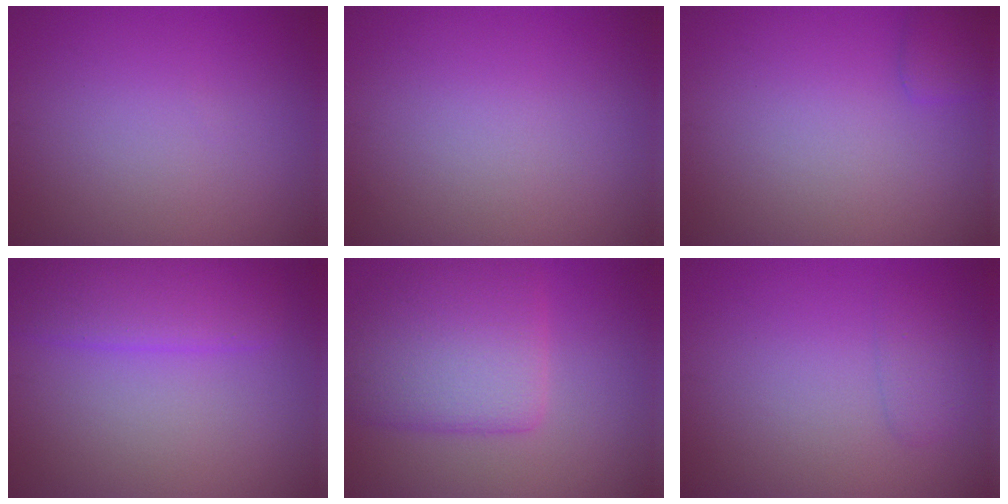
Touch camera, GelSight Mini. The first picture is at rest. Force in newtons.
{"total": 0.0}
{"total": 1.3, "press": 1.3, "slide": 0.1}
{"total": 4.1, "press": 4.1, "slide": 0.2}
{"total": 5.8, "press": 5.8, "slide": 0.6}
{"total": 1.4, "press": 1.4, "slide": 0.1}